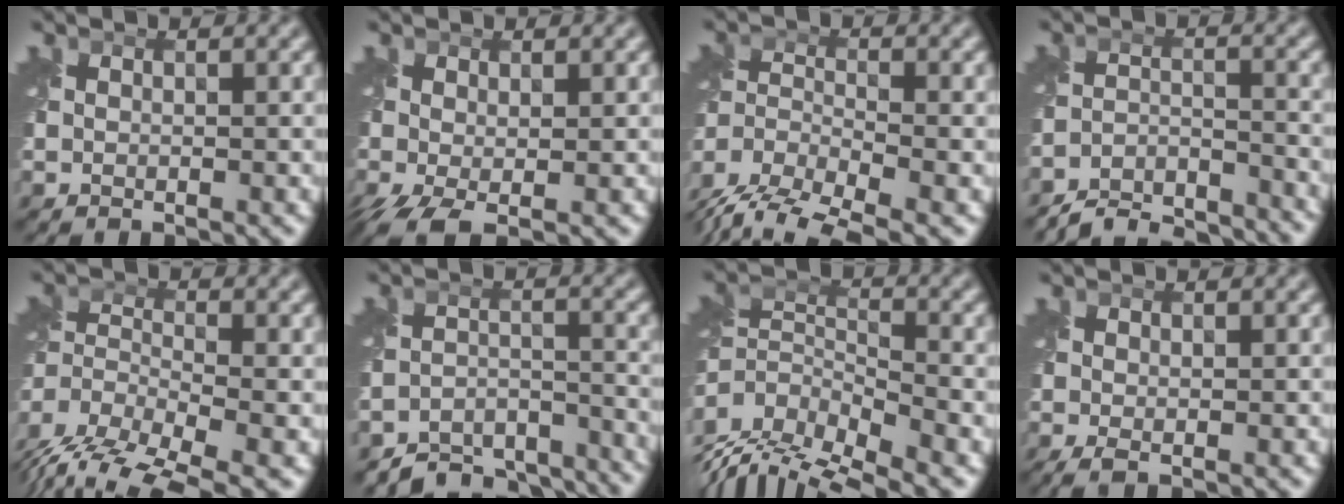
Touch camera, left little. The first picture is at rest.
{"total": 3.3, "force": [-1.2, 1.3, 2.8], "torque": [-0.069, -0.008, -0.024]}
{"total": 8.9, "force": [-7.3, 2.7, 4.2], "torque": [-0.083, -0.024, -0.133]}
{"total": 6.2, "force": [-6.0, 1.2, 1.2], "torque": [-0.021, -0.012, -0.108]}
{"total": 8.4, "force": [-6.5, 3.1, 4.3], "torque": [-0.080, -0.011, -0.121]}
{"total": 7.1, "force": [-6.6, 2.3, 1.3], "torque": [-0.020, -0.017, -0.096]}
{"total": 7.6, "force": [-4.8, 3.4, 4.7], "torque": [-0.096, -0.012, -0.091]}
{"total": 1.3, "force": [-0.4, 0.3, 1.2], "torque": [-0.031, -0.008, -0.010]}